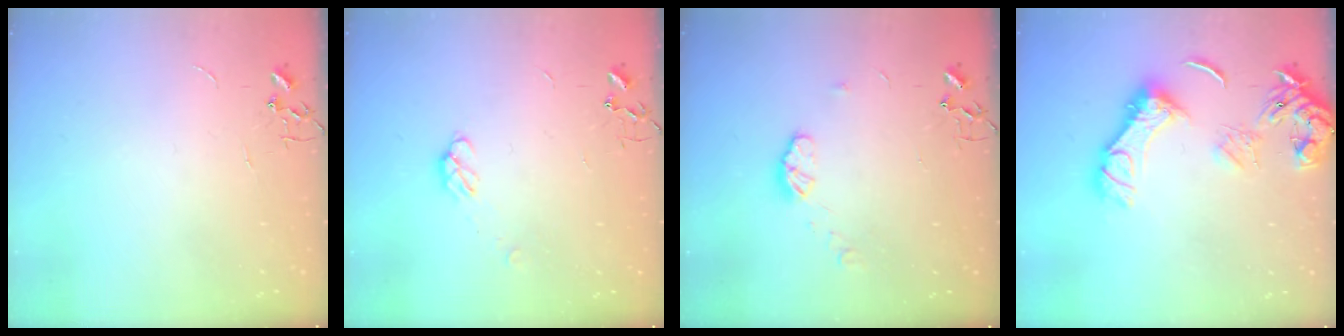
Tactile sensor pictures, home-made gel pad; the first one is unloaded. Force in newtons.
{"total": 6.2, "press": 6.2, "slide": 0.8}
{"total": 6.9, "press": 6.9, "slide": 0.5}
{"total": 14.9, "press": 14.8, "slide": 1.8}